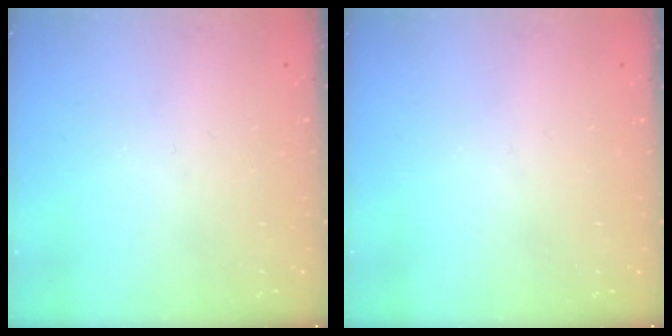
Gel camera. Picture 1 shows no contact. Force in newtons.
{"total": 0.0}